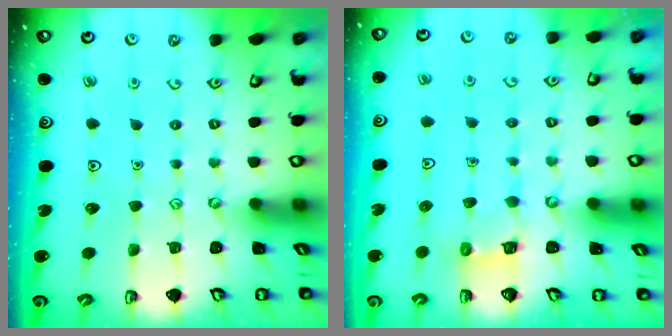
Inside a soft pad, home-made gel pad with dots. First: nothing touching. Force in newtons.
{"total": 3.1, "press": 3.1, "slide": 0.3}